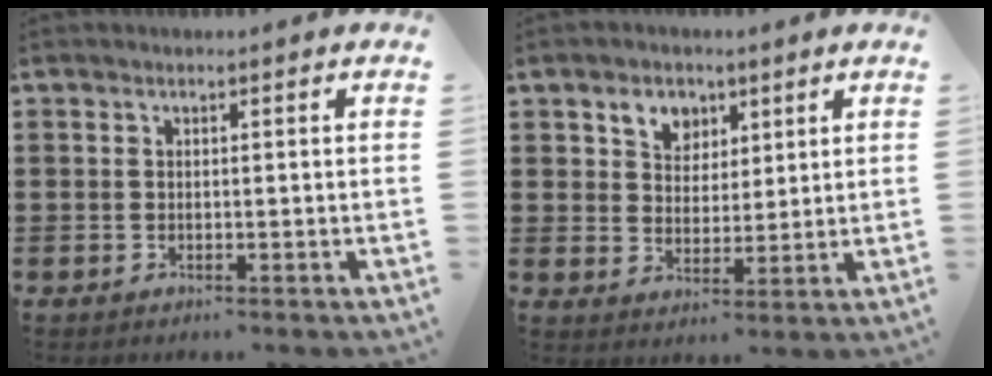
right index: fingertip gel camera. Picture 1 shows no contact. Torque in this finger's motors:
{"motor_torque": [0.13, 0.00, 0.40, 0.03]}